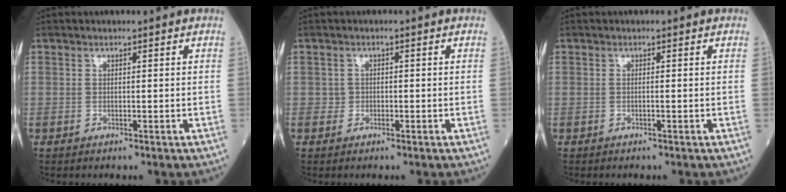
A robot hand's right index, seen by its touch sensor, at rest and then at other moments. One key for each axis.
{"total": 1.1, "fx": -0.3, "fy": 1.0, "fz": 0.0, "tx": 0.005, "ty": 0.006, "tz": -0.008}
{"total": 0.0}